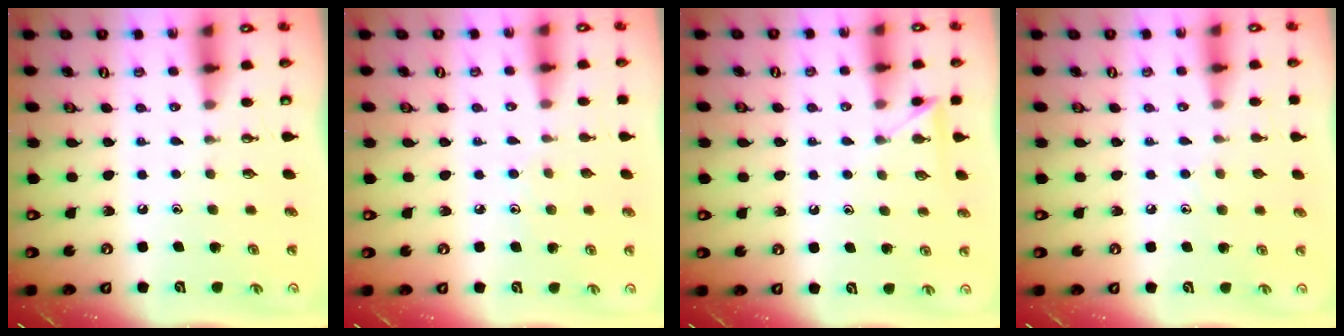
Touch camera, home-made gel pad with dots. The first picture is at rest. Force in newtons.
{"total": 5.8, "press": 5.8, "slide": 0.5}
{"total": 4.2, "press": 4.1, "slide": 0.5}
{"total": 5.7, "press": 5.7, "slide": 0.4}